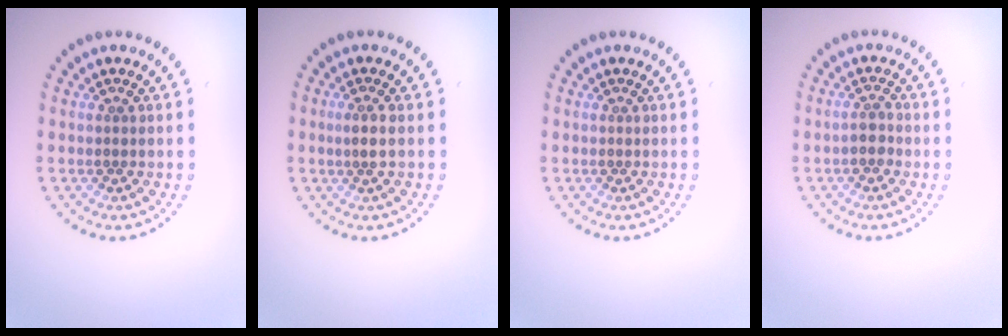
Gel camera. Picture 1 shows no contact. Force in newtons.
{"total": 1.5, "press": 1.2, "slide": 0.9}
{"total": 0.0}
{"total": 1.5, "press": 1.4, "slide": 0.6}